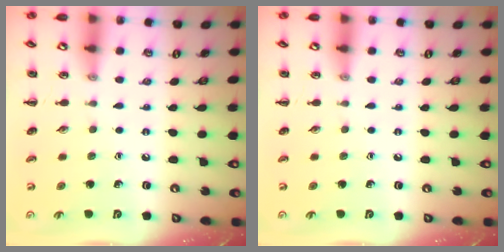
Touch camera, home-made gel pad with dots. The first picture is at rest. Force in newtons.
{"total": 0.0}